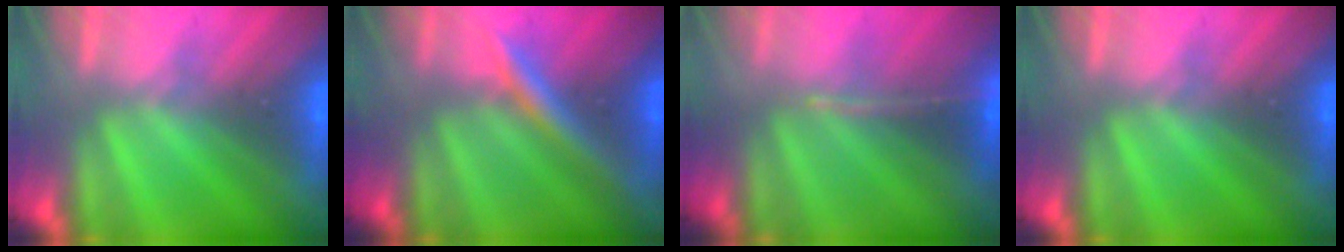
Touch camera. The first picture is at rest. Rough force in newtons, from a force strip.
{"total": 2.5}
{"total": 1.3}
{"total": 0.0}